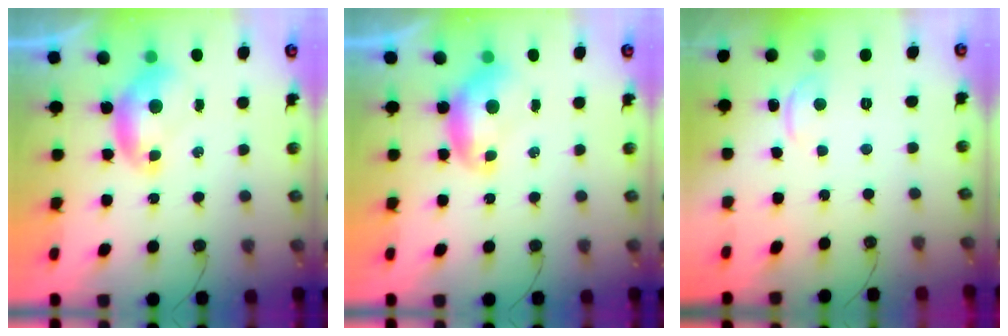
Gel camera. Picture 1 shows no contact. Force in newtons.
{"total": 1.1, "press": 1.0, "slide": 0.3}
{"total": 0.7, "press": 0.5, "slide": 0.4}